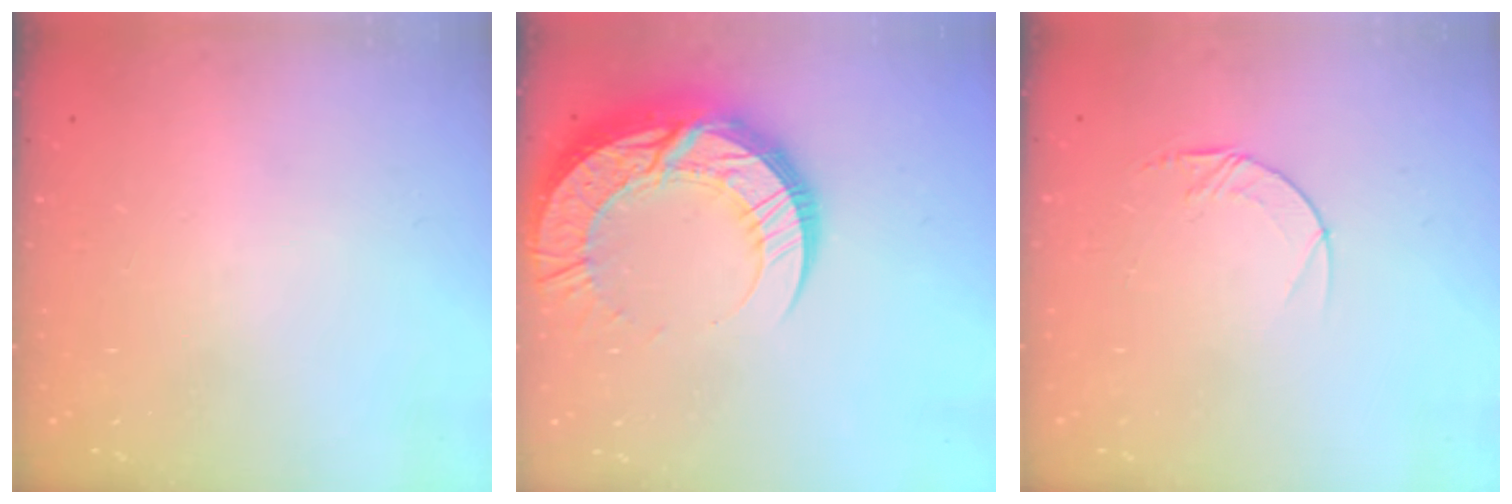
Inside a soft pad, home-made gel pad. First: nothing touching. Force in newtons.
{"total": 22.5, "press": 22.4, "slide": 1.8}
{"total": 4.6, "press": 4.6, "slide": 0.4}